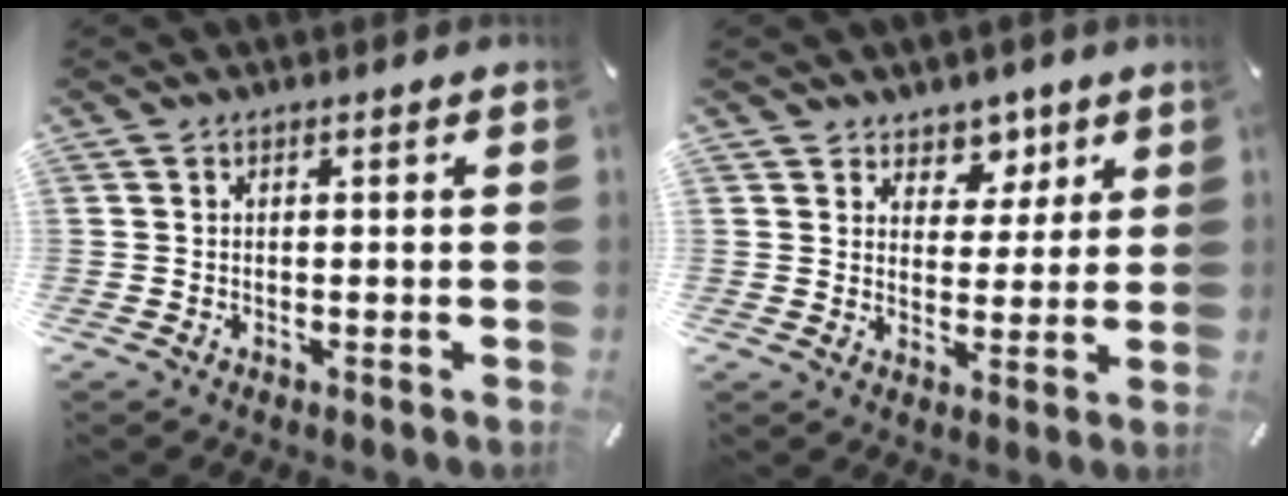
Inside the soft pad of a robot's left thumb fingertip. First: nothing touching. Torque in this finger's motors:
{"motor_torque": [-0.07, 0.06, 0.41, -0.38, 0.02]}